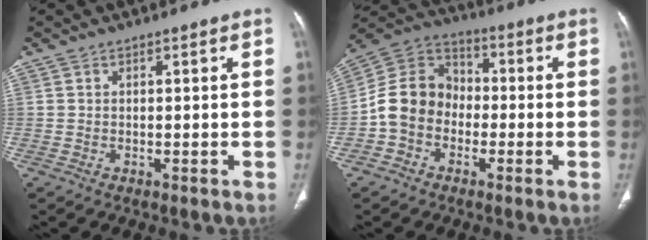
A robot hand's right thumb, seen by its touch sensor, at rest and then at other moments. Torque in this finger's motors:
{"motor_torque": [1.09, 1.88, 1.44, -0.73, 0.07]}